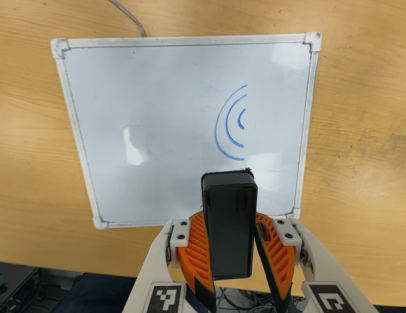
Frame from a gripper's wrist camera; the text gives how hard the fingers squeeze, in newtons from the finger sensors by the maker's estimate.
{"total": 7.9, "left": 9.2, "right": 6.7}